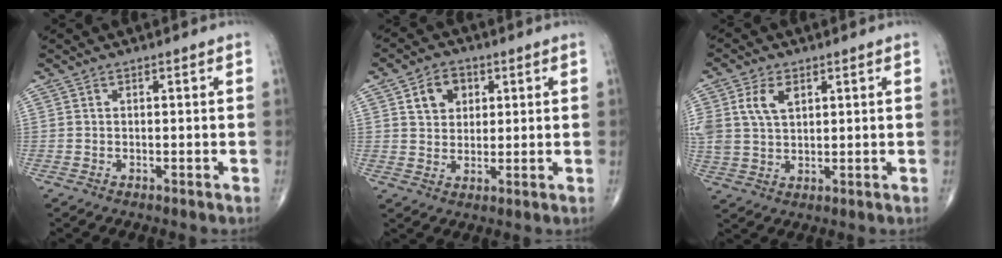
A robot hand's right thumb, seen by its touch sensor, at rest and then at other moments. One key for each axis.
{"total": 6.4, "fx": 2.5, "fy": 5.0, "fz": 3.3, "tx": -0.026, "ty": -0.007, "tz": 0.040}
{"total": 7.5, "fx": 2.7, "fy": 4.7, "fz": 5.2, "tx": -0.106, "ty": -0.002, "tz": 0.057}